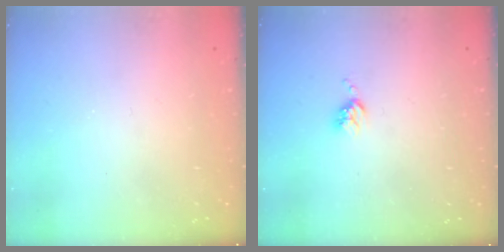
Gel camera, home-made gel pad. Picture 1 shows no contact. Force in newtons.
{"total": 4.6, "press": 4.5, "slide": 0.6}